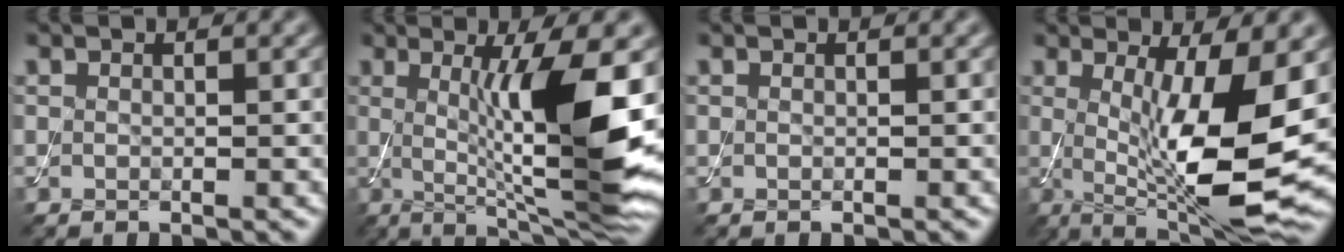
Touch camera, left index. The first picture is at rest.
{"total": 10.6, "force": [0.7, 2.0, 10.4], "torque": [-0.157, -0.013, 0.022]}
{"total": 0.0}
{"total": 11.5, "force": [-0.1, 2.9, 11.1], "torque": [-0.181, -0.021, 0.005]}